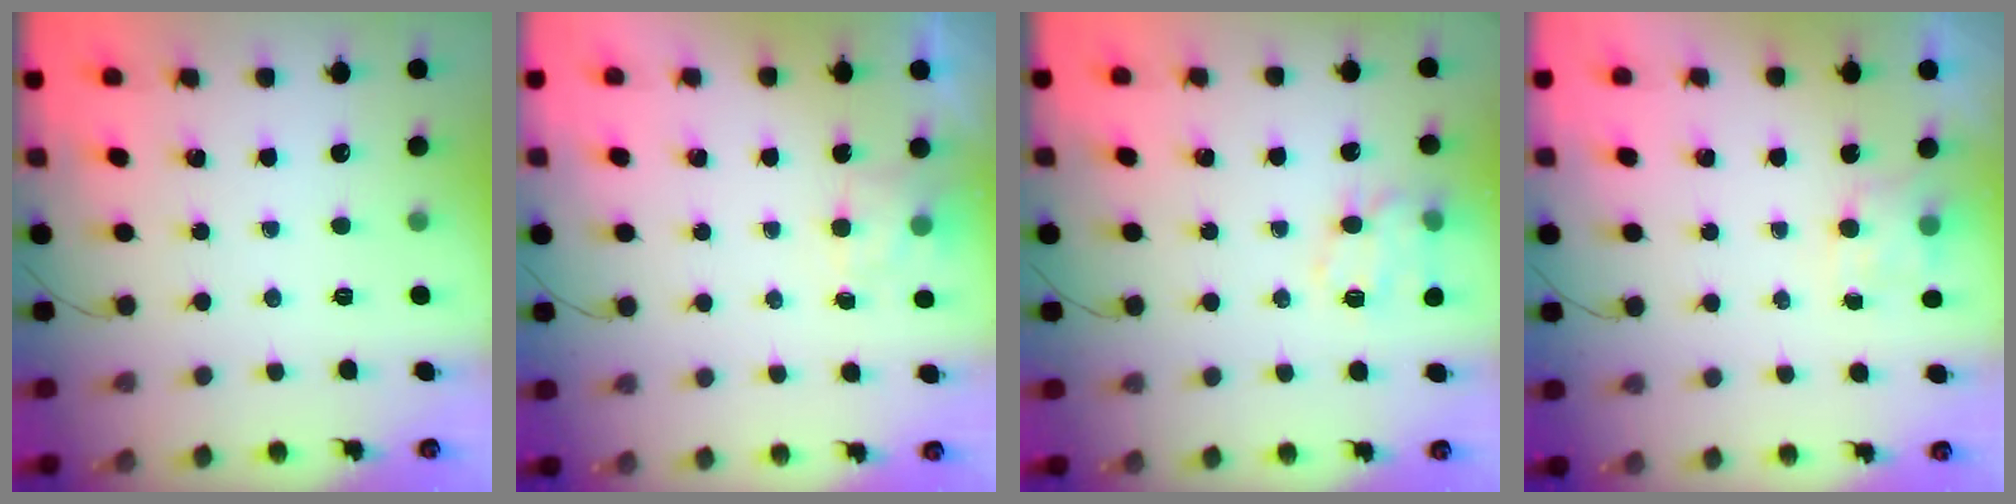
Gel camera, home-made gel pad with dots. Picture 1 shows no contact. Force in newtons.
{"total": 2.4, "press": 1.9, "slide": 1.4}
{"total": 12.9, "press": 12.9, "slide": 1.0}
{"total": 4.2, "press": 4.1, "slide": 0.9}